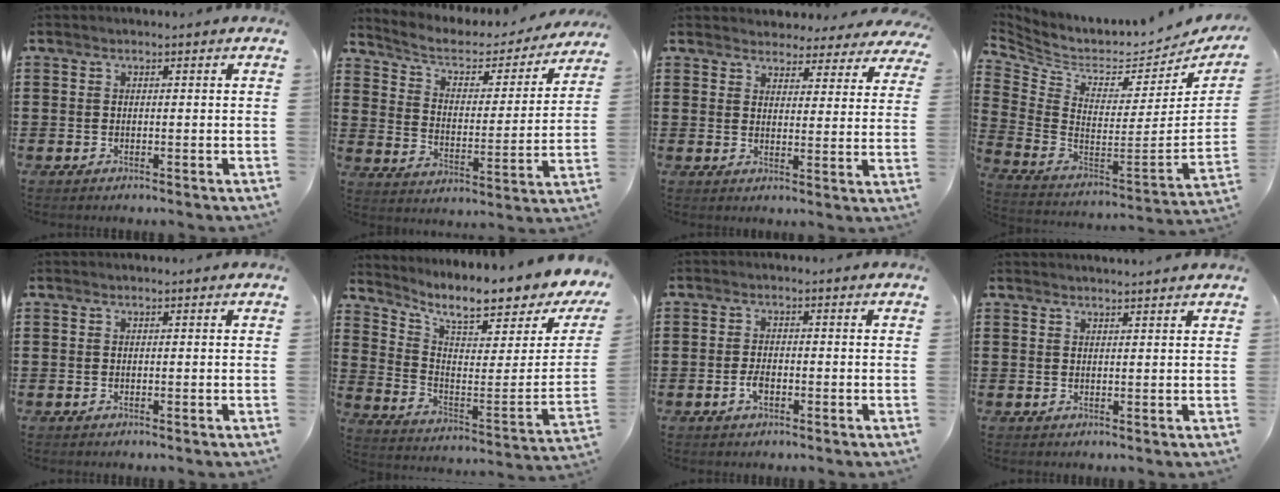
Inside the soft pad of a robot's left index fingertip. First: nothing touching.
{"total": 4.3, "force": [3.1, 2.2, 2.1], "torque": [-0.060, -0.018, 0.043]}
{"total": 3.9, "force": [3.8, 0.7, 0.0], "torque": [-0.011, -0.019, 0.068]}
{"total": 3.3, "force": [2.4, 1.9, 1.3], "torque": [-0.049, -0.045, 0.036]}
{"total": 0.0}
{"total": 8.6, "force": [6.8, 0.9, 5.1], "torque": [-0.107, -0.069, 0.104]}
{"total": 2.5, "force": [-1.0, 1.2, 1.9], "torque": [-0.052, -0.003, -0.023]}
{"total": 1.5, "force": [1.4, -0.4, 0.1], "torque": [-0.003, -0.001, 0.029]}